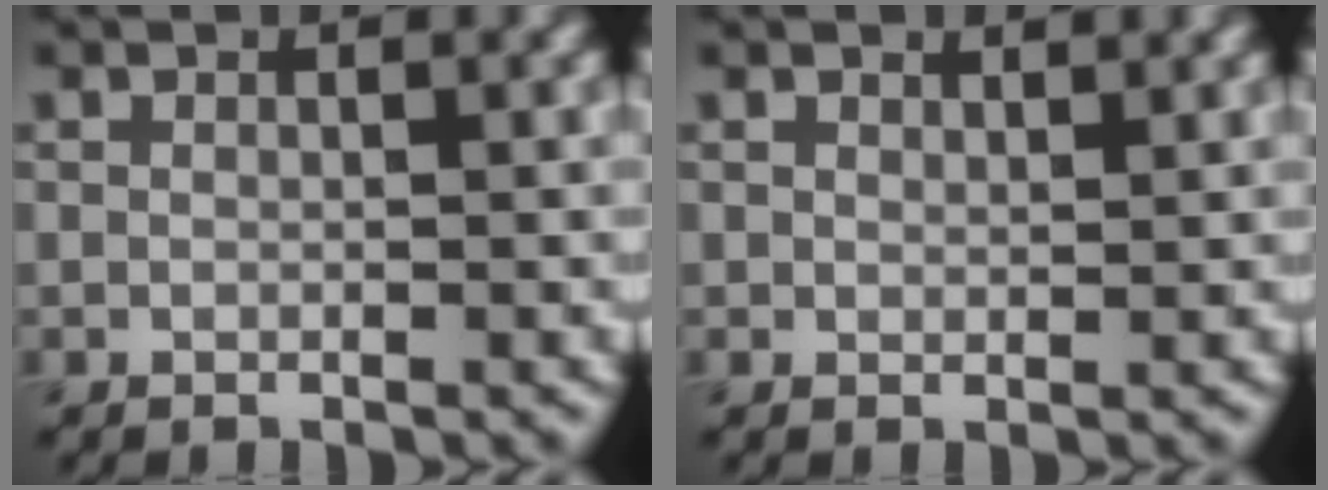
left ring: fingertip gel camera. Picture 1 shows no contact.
{"total": 1.1, "force": [1.0, 0.3, 0.2], "torque": [-0.006, 0.002, 0.019]}